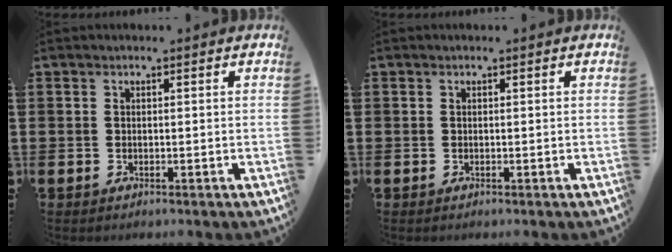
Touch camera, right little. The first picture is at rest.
{"total": 0.0}